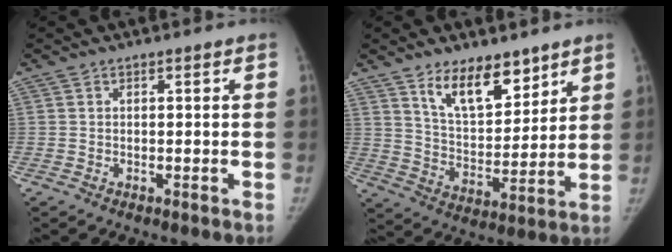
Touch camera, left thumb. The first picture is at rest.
{"total": 12.5, "force": [8.4, 5.8, 7.1], "torque": [-0.084, -0.064, 0.154]}